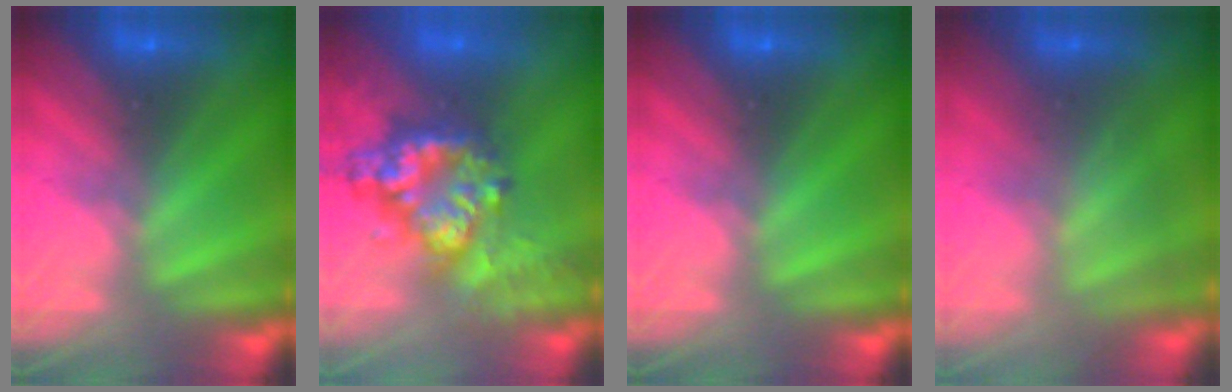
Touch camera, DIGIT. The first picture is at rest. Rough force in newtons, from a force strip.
{"total": 9.1}
{"total": 0.0}
{"total": 3.7}